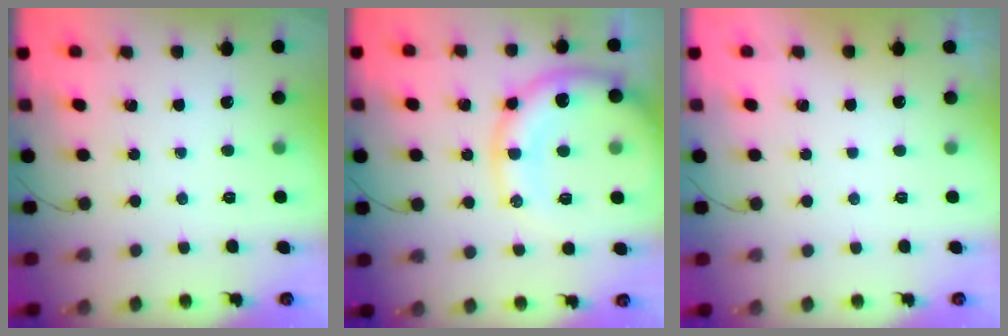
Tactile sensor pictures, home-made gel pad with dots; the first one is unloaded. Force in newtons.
{"total": 17.0, "press": 16.9, "slide": 2.2}
{"total": 3.0, "press": 3.0, "slide": 0.1}